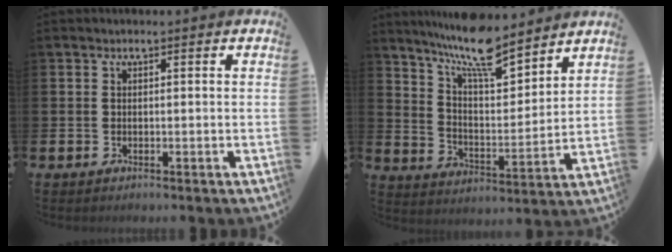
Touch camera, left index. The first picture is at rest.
{"total": 10.4, "force": [9.3, 1.8, 4.1], "torque": [-0.101, -0.061, 0.165]}